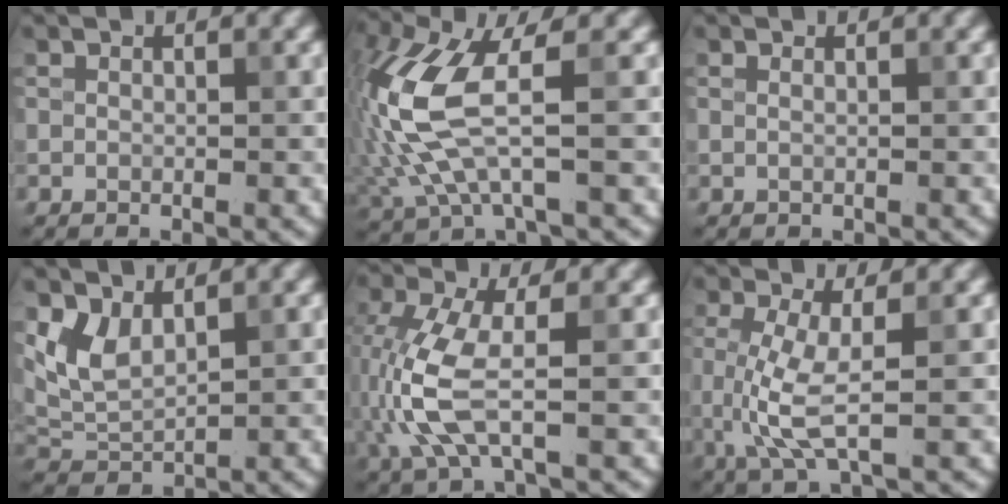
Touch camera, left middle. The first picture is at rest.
{"total": 8.5, "force": [0.5, 3.2, 7.9], "torque": [-0.208, 0.000, 0.012]}
{"total": 0.7, "force": [0.3, 0.4, 0.5], "torque": [-0.007, -0.004, -0.004]}
{"total": 3.4, "force": [1.8, 1.8, 2.2], "torque": [-0.059, -0.004, 0.042]}
{"total": 6.0, "force": [-1.3, 2.1, 5.5], "torque": [-0.158, -0.005, -0.024]}
{"total": 4.3, "force": [-0.3, 1.2, 4.1], "torque": [-0.110, -0.012, -0.003]}